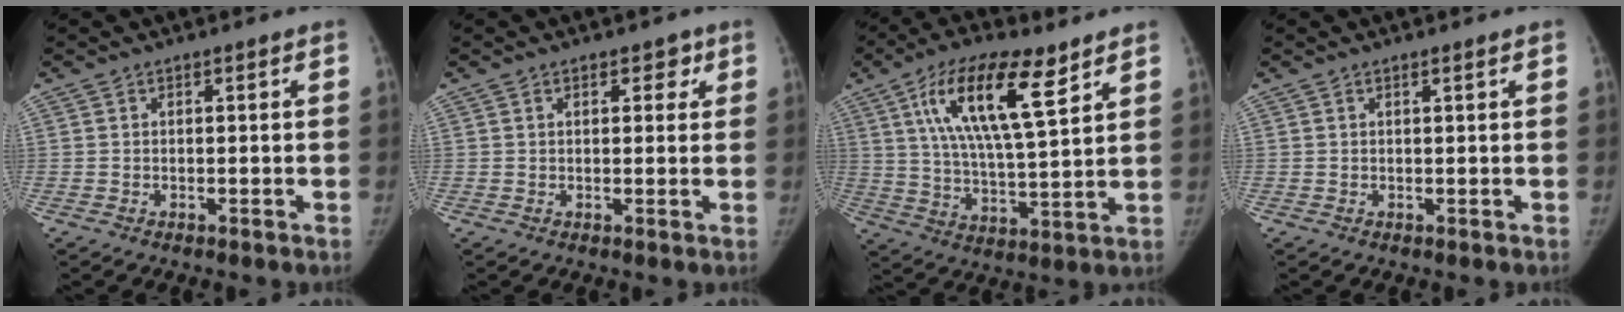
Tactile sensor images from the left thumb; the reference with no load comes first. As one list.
[{"total": 3.4, "force": [1.6, 2.1, 2.2], "torque": [-0.004, -0.004, 0.018]}, {"total": 17.2, "force": [8.3, 5.5, 14.0], "torque": [-0.236, -0.026, 0.147]}, {"total": 0.7, "force": [0.4, 0.0, 0.6], "torque": [-0.009, 0.000, 0.007]}]